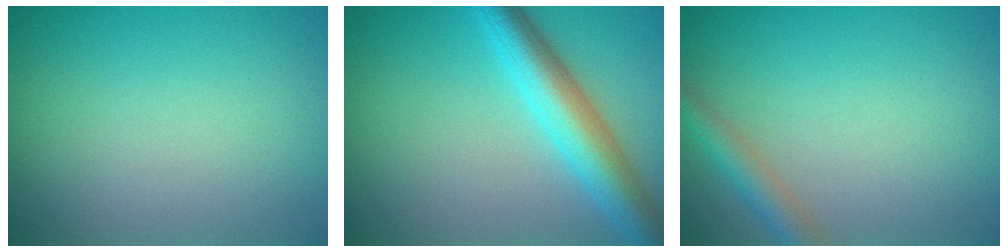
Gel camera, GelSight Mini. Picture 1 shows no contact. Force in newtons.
{"total": 5.8, "press": 5.8, "slide": 0.1}
{"total": 2.3, "press": 2.3, "slide": 0.1}